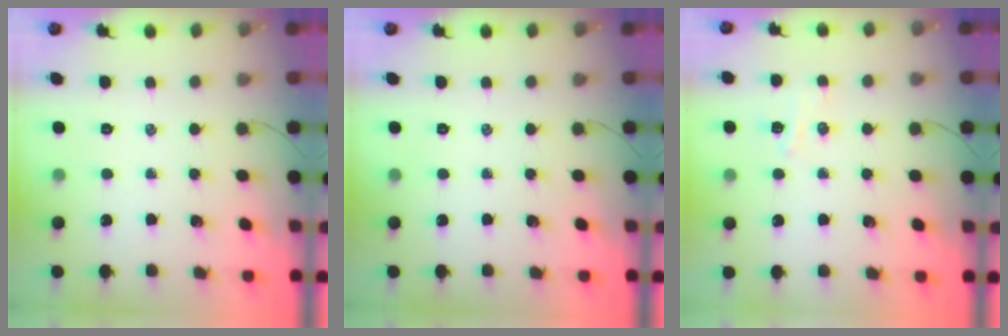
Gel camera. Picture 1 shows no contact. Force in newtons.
{"total": 0.0}
{"total": 4.3, "press": 4.1, "slide": 1.1}